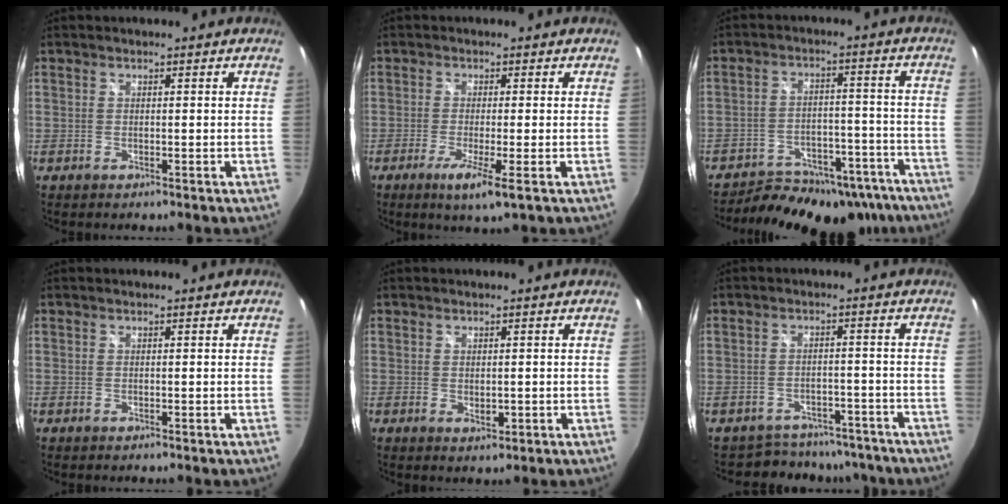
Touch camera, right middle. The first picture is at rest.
{"total": 5.0, "force": [-2.2, -0.3, 4.5], "torque": [-0.094, -0.017, -0.042]}
{"total": 22.1, "force": [-18.0, 9.8, 8.2], "torque": [-0.151, 0.025, -0.220]}
{"total": 0.0}
{"total": 1.9, "force": [-0.2, 1.3, 1.4], "torque": [-0.020, -0.002, -0.001]}
{"total": 10.3, "force": [-8.9, 4.9, 1.6], "torque": [-0.040, 0.011, -0.110]}